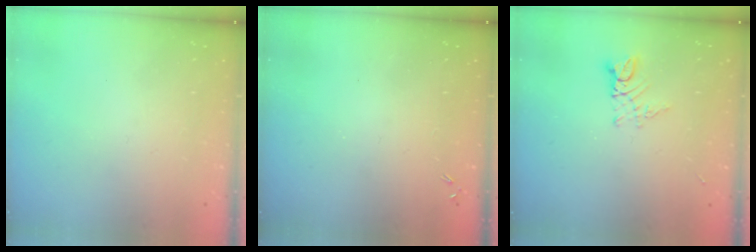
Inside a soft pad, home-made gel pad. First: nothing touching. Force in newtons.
{"total": 0.0}
{"total": 4.4, "press": 4.4, "slide": 0.3}